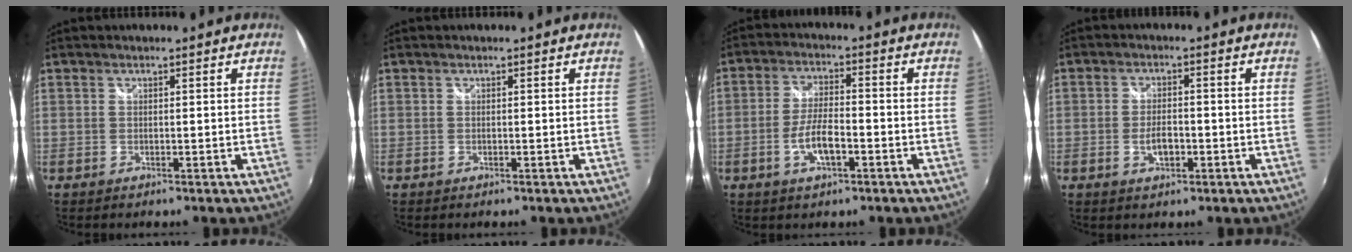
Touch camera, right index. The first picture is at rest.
{"total": 0.0}
{"total": 6.8, "force": [-2.7, 2.3, 5.8], "torque": [-0.115, -0.001, -0.049]}
{"total": 4.1, "force": [-1.4, 2.1, 3.2], "torque": [-0.062, -0.003, -0.021]}